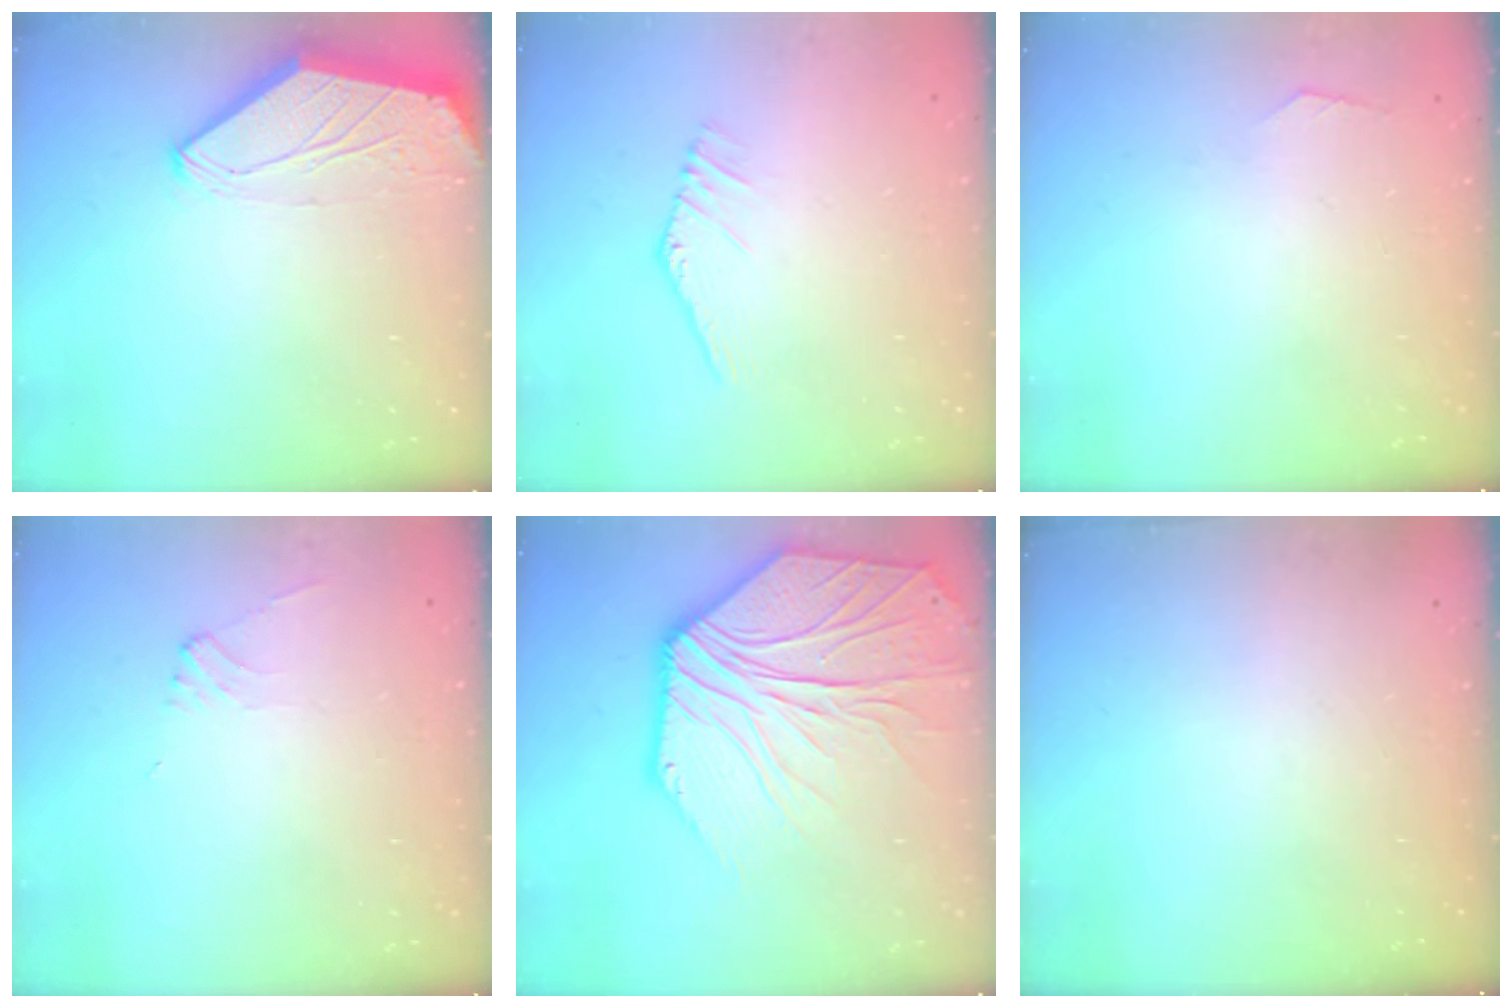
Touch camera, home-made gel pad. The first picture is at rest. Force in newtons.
{"total": 3.0, "press": 3.0, "slide": 0.1}
{"total": 1.4, "press": 1.4, "slide": 0.3}
{"total": 0.8, "press": 0.7, "slide": 0.3}
{"total": 14.6, "press": 14.4, "slide": 2.2}
{"total": 0.0}